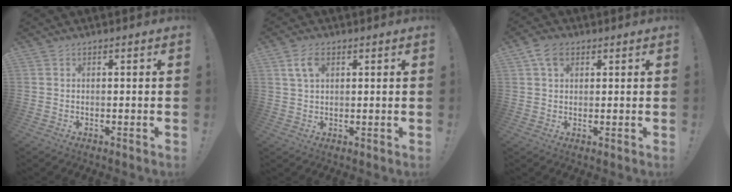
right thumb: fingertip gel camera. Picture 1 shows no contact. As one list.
[{"total": 5.2, "force": [2.2, 3.0, 3.6], "torque": [-0.060, 0.000, 0.039]}, {"total": 5.4, "force": [2.3, 3.8, 3.1], "torque": [-0.054, 0.001, 0.046]}]